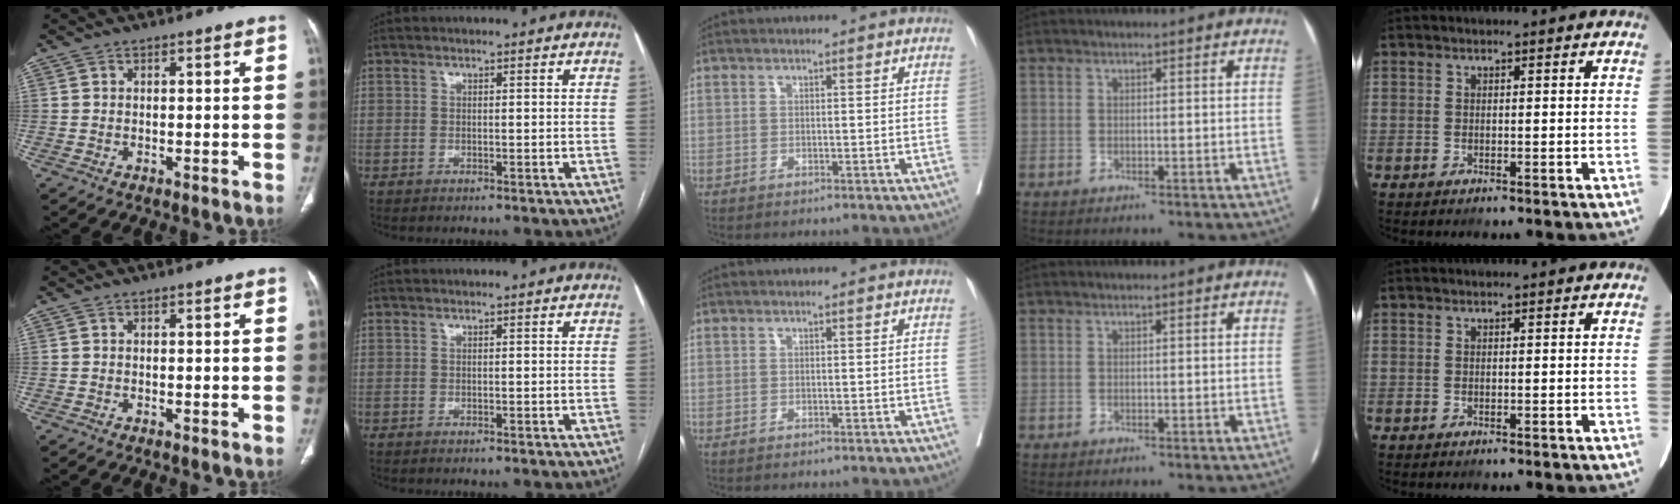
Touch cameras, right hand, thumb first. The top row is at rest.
{}